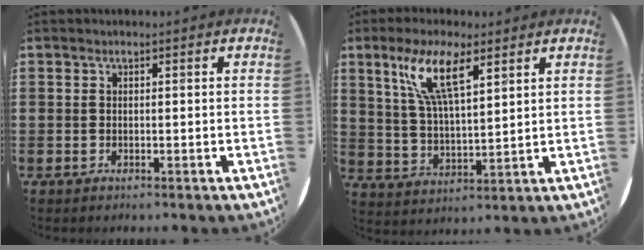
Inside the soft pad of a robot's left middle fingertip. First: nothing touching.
{"total": 8.8, "force": [5.6, 2.2, 6.4], "torque": [-0.142, -0.004, 0.098]}